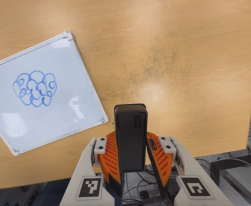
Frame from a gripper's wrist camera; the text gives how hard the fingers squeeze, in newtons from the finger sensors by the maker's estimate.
{"total": 5.8, "left": 5.9, "right": 5.7}